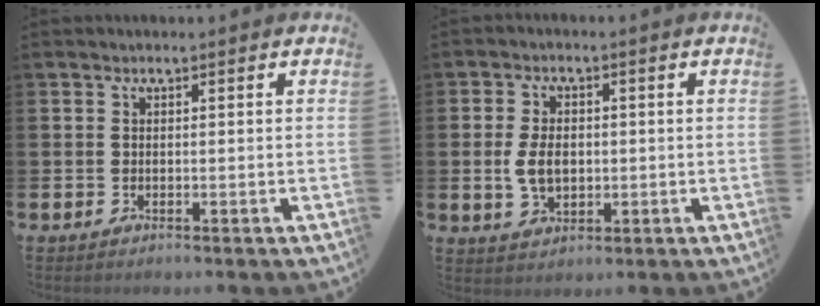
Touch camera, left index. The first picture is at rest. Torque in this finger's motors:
{"motor_torque": [1.22, 0.00, 0.49, 0.19]}